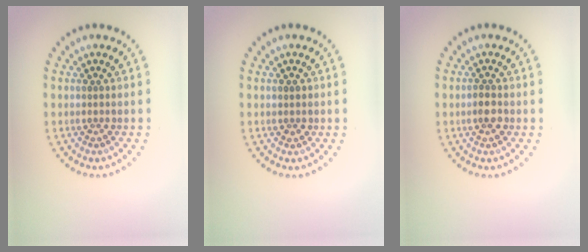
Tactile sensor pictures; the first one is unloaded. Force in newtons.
{"total": 0.9, "press": 0.8, "slide": 0.2}
{"total": 1.6, "press": 1.6, "slide": 0.4}